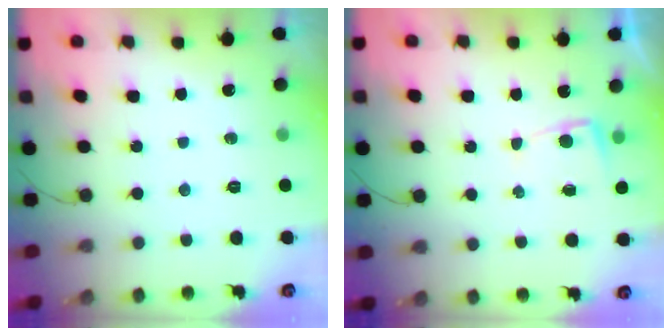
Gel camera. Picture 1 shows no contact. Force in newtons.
{"total": 3.2, "press": 3.2, "slide": 0.4}